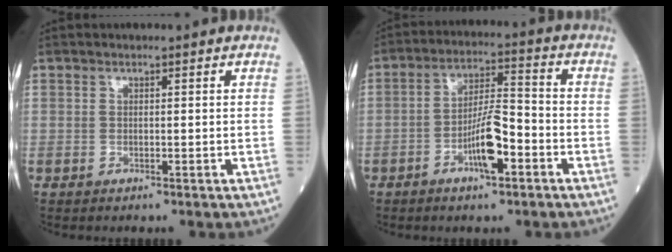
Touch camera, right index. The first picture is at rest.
{"total": 9.0, "force": [-3.9, 1.6, 7.9], "torque": [-0.151, 0.010, -0.070]}